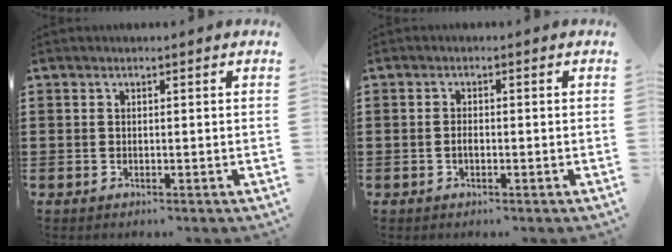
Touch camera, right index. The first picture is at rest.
{"total": 1.1, "force": [-0.4, 0.5, 1.0], "torque": [-0.020, 0.000, -0.008]}